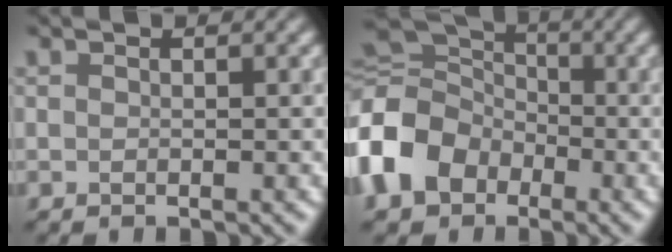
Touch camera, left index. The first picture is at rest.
{"total": 10.3, "force": [-2.7, 8.1, 5.6], "torque": [-0.151, -0.010, -0.065]}